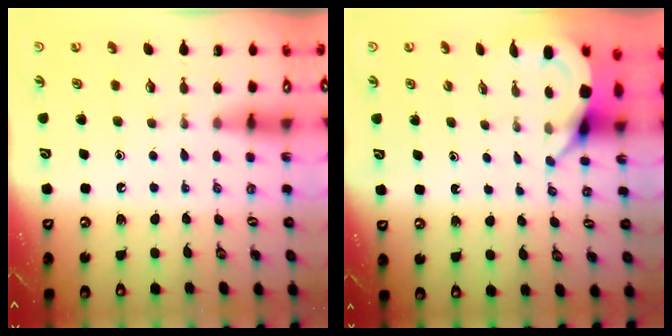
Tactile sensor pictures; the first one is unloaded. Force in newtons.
{"total": 3.8, "press": 3.8, "slide": 0.1}